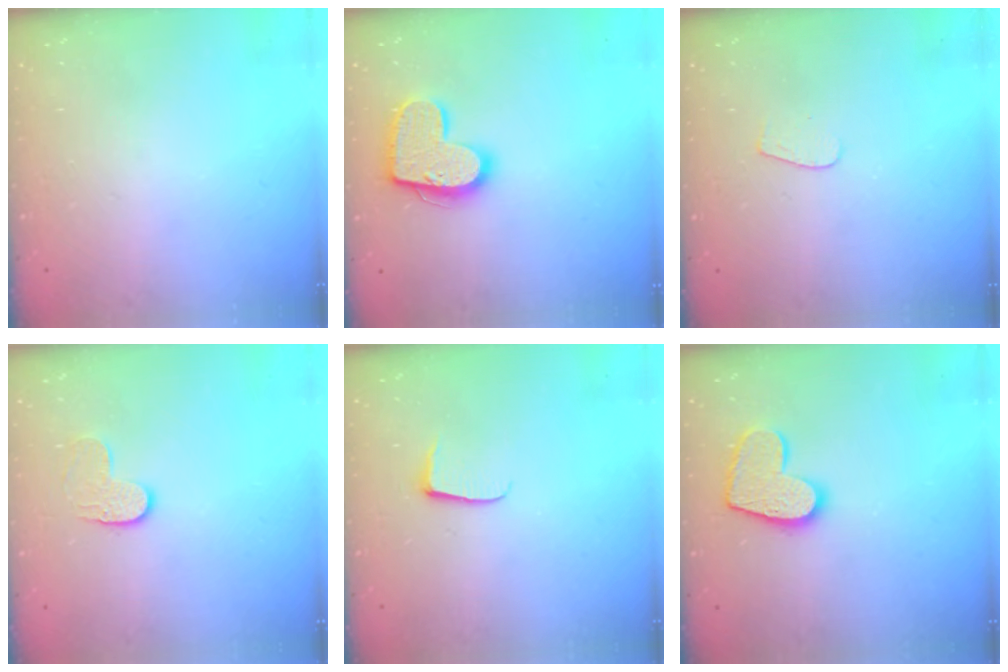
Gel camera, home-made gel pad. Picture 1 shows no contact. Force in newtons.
{"total": 15.7, "press": 15.6, "slide": 0.9}
{"total": 3.7, "press": 3.7, "slide": 0.3}
{"total": 6.3, "press": 6.3, "slide": 0.4}
{"total": 5.4, "press": 5.3, "slide": 0.5}
{"total": 12.1, "press": 12.0, "slide": 0.8}